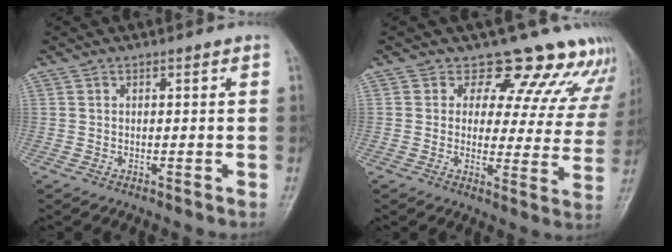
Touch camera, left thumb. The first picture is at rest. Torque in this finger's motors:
{"motor_torque": [0.21, 0.27, -0.26, -0.06, 0.02]}